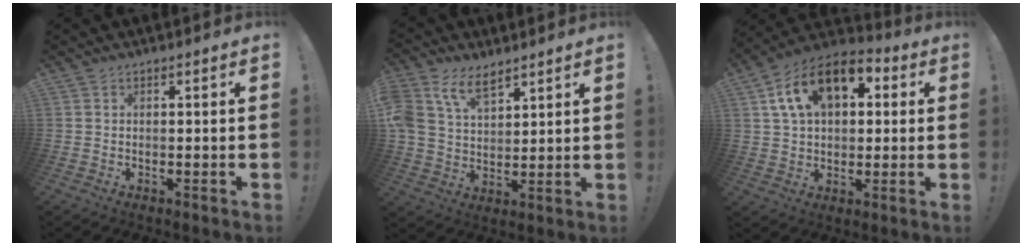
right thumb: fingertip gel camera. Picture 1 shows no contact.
{"total": 11.4, "force": [7.2, 6.7, 5.8], "torque": [-0.128, -0.028, 0.143]}
{"total": 16.1, "force": [6.5, 10.2, 10.6], "torque": [-0.176, -0.009, 0.119]}